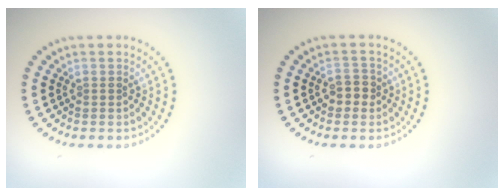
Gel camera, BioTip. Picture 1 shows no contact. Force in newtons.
{"total": 1.8, "press": 1.7, "slide": 0.6}